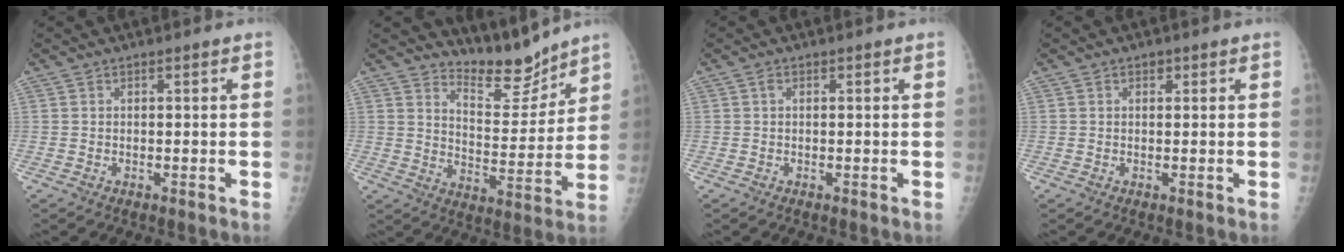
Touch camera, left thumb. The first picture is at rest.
{"total": 9.8, "force": [9.2, 2.6, 2.2], "torque": [-0.001, -0.083, 0.161]}
{"total": 0.7, "force": [0.3, 0.4, 0.5], "torque": [-0.011, 0.004, 0.003]}
{"total": 1.1, "force": [0.6, 0.7, 0.6], "torque": [-0.001, -0.002, 0.008]}